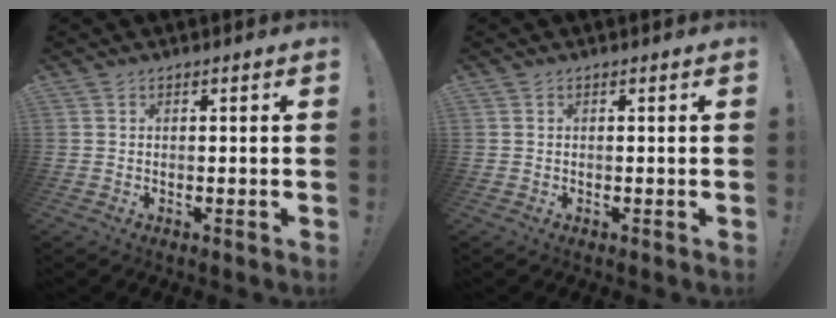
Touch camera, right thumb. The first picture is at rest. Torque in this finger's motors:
{"motor_torque": [-0.15, 0.07, 0.12, -0.03, -0.01]}